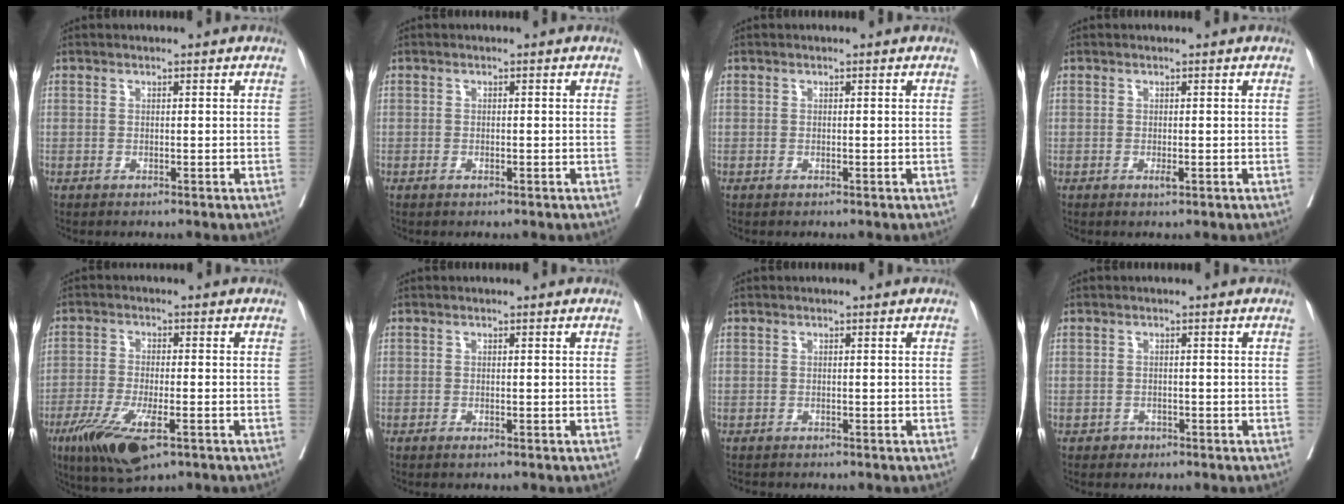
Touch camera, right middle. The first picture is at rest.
{"total": 0.5, "force": [-0.2, 0.3, 0.4], "torque": [-0.007, 0.001, -0.001]}
{"total": 0.0}
{"total": 0.9, "force": [-0.3, 0.2, 0.8], "torque": [-0.012, -0.002, -0.005]}
{"total": 10.0, "force": [-5.3, 2.6, 8.1], "torque": [-0.149, -0.023, -0.086]}
{"total": 0.7, "force": [-0.4, 0.1, 0.5], "torque": [-0.008, -0.001, -0.006]}
{"total": 0.7, "force": [-0.7, 0.1, 0.1], "torque": [-0.008, -0.003, -0.013]}
{"total": 0.9, "force": [-0.6, 0.7, 0.1], "torque": [0.002, 0.003, -0.010]}